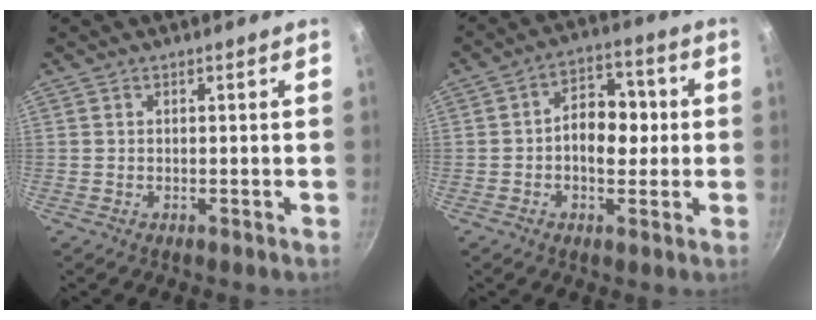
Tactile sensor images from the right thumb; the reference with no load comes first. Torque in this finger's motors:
{"motor_torque": [0.11, 0.11, -0.02, -0.02, 0.07]}